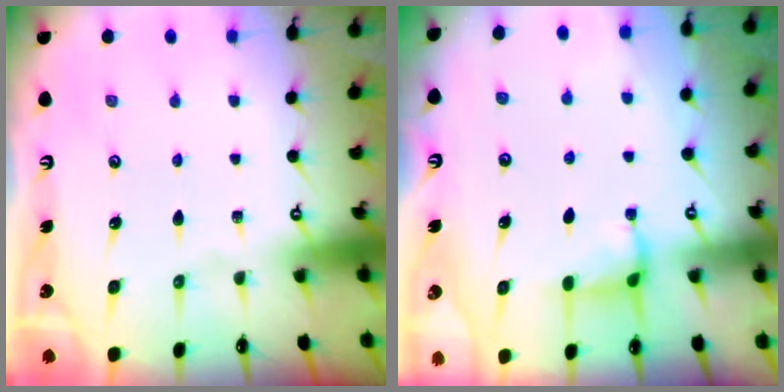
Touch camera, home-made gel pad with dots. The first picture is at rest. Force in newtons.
{"total": 2.4, "press": 2.4, "slide": 0.4}